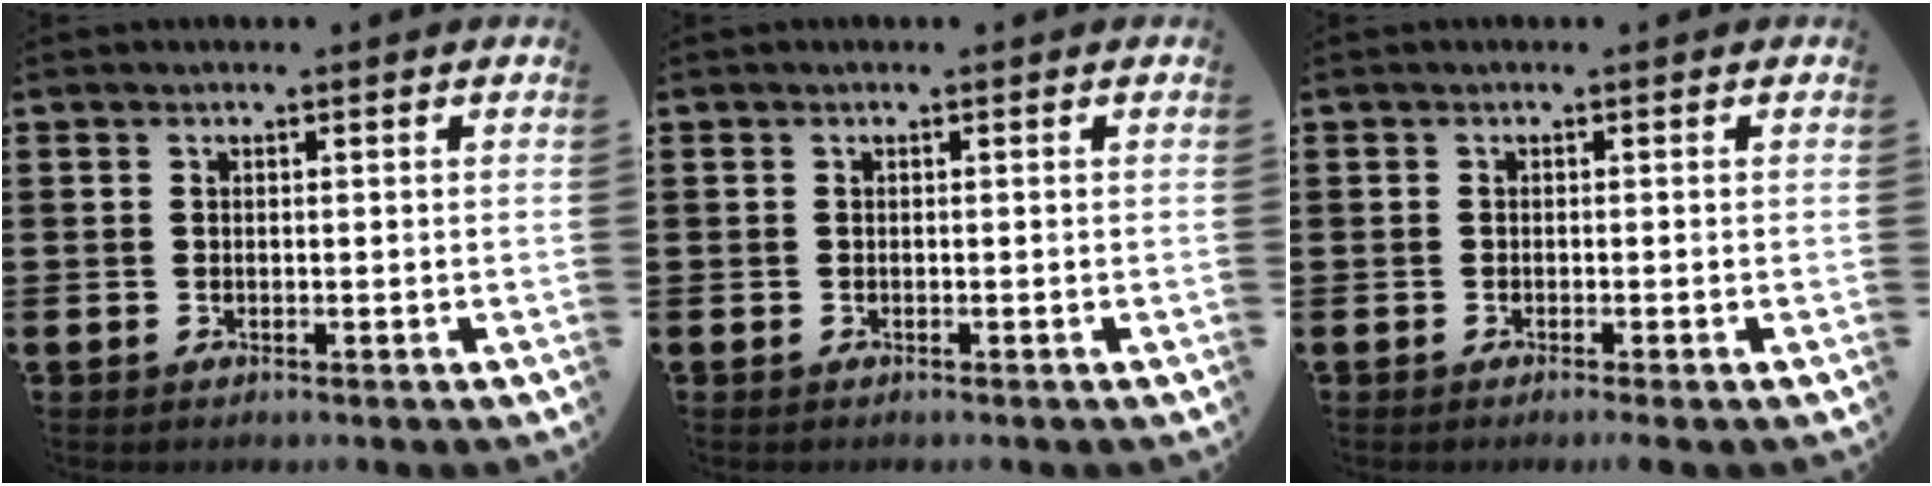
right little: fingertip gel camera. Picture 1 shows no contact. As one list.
[{"total": 0.0}, {"total": 0.5, "force": [-0.3, -0.1, 0.4], "torque": [-0.006, -0.002, -0.006]}]